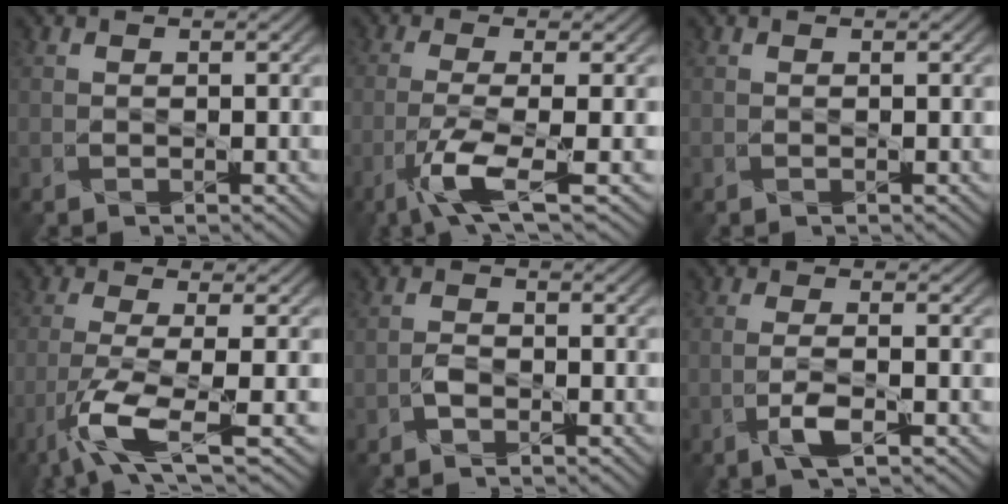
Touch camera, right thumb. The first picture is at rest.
{"total": 5.6, "force": [-2.5, 0.7, 4.9], "torque": [-0.090, 0.002, -0.065]}
{"total": 0.0}
{"total": 6.8, "force": [-3.0, 1.1, 6.1], "torque": [-0.112, -0.001, -0.073]}
{"total": 1.3, "force": [-1.0, 0.7, 0.6], "torque": [-0.011, 0.004, -0.025]}
{"total": 3.0, "force": [-1.4, 0.4, 2.6], "torque": [-0.052, 0.007, -0.038]}